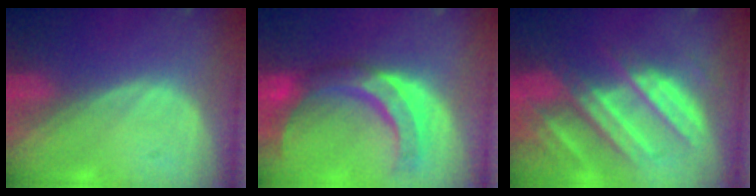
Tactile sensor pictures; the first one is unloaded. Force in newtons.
{"total": 9.7, "press": 9.3, "slide": 2.7}
{"total": 10.3, "press": 9.0, "slide": 4.9}